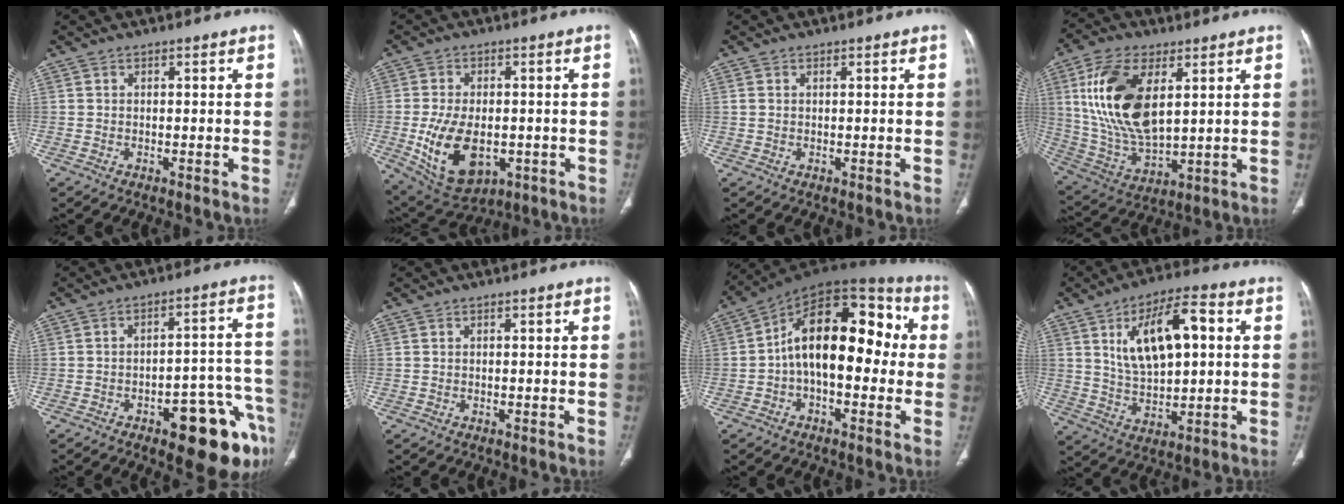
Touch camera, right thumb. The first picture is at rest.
{"total": 13.8, "force": [-3.0, 8.3, 10.5], "torque": [-0.174, -0.002, -0.029]}
{"total": 0.8, "force": [0.2, 0.5, 0.6], "torque": [-0.024, 0.010, 0.010]}
{"total": 18.8, "force": [5.3, 9.5, 15.3], "torque": [-0.296, -0.020, 0.108]}
{"total": 16.5, "force": [-8.8, 5.6, 12.8], "torque": [-0.095, 0.065, -0.106]}
{"total": 0.0}
{"total": 18.4, "force": [0.0, 10.2, 15.3], "torque": [-0.200, 0.054, -0.012]}
{"total": 14.9, "force": [3.8, 7.0, 12.6], "torque": [-0.195, 0.003, 0.069]}